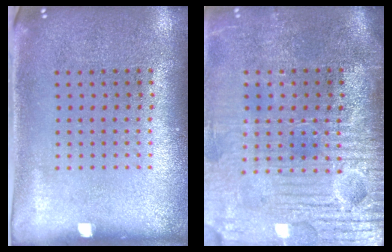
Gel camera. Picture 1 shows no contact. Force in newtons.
{"total": 4.6, "press": 4.1, "slide": 2.1}